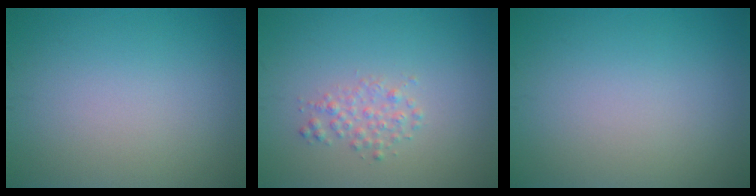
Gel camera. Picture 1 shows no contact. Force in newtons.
{"total": 1.6, "press": 1.6, "slide": 0.1}
{"total": 0.0}